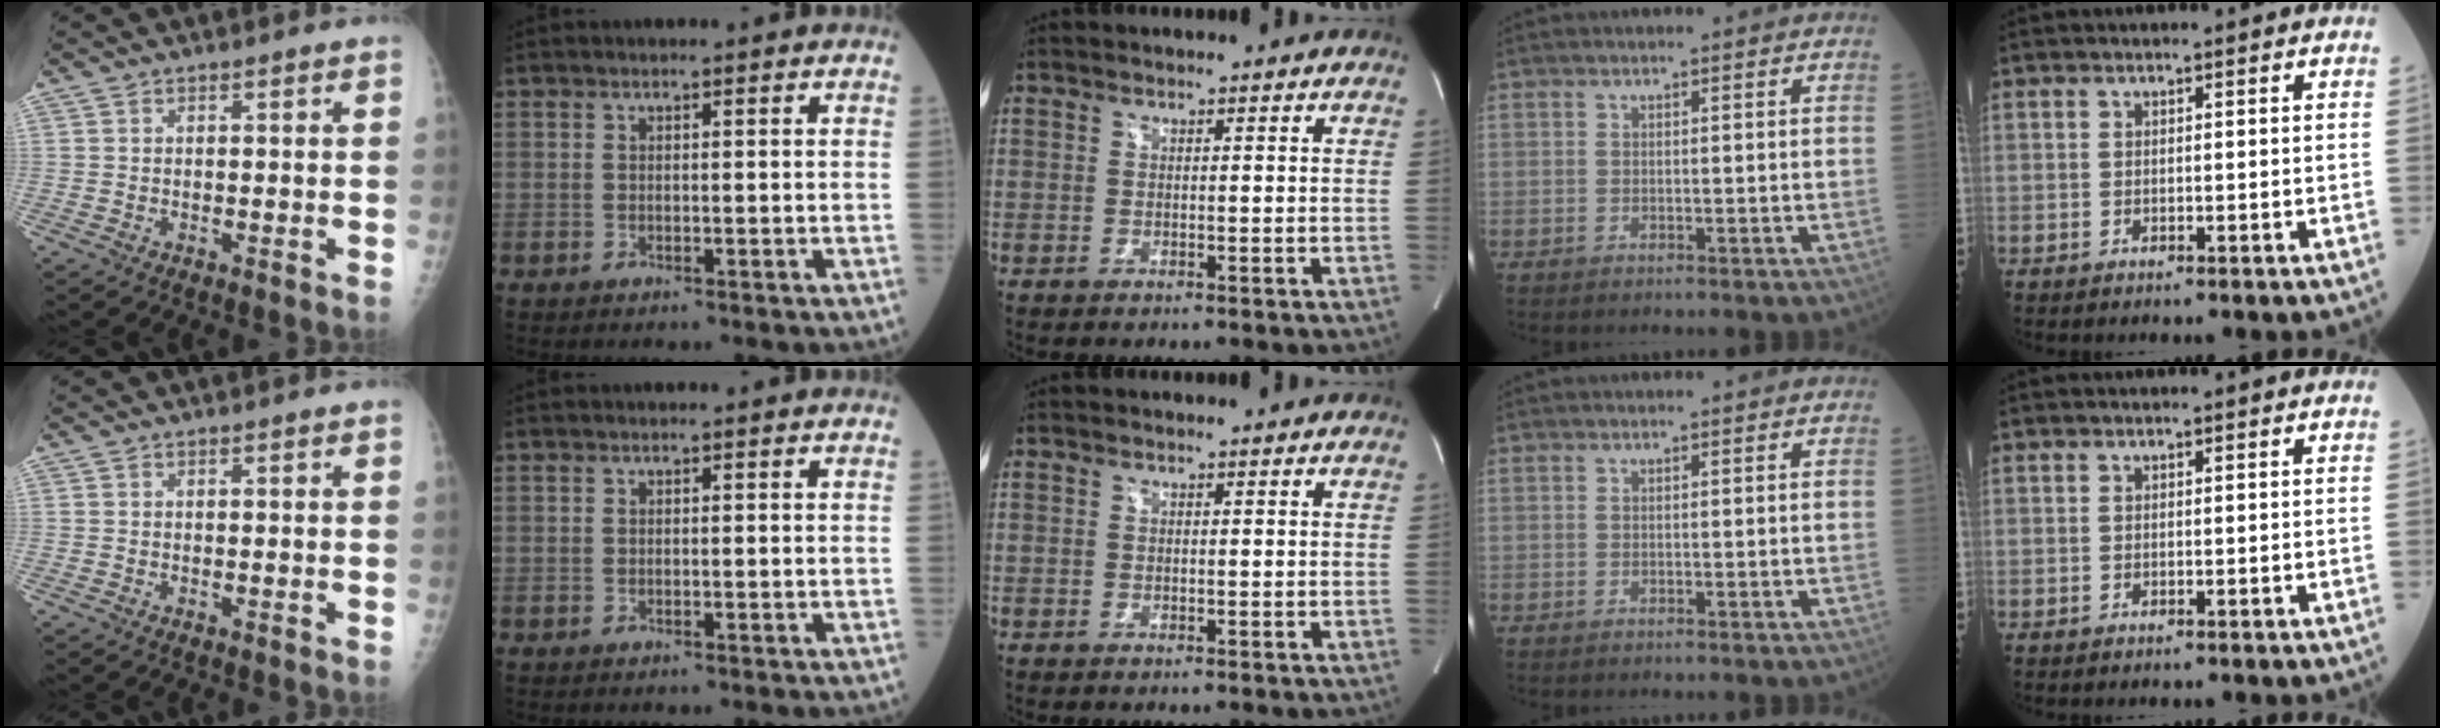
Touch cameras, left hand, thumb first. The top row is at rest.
{}